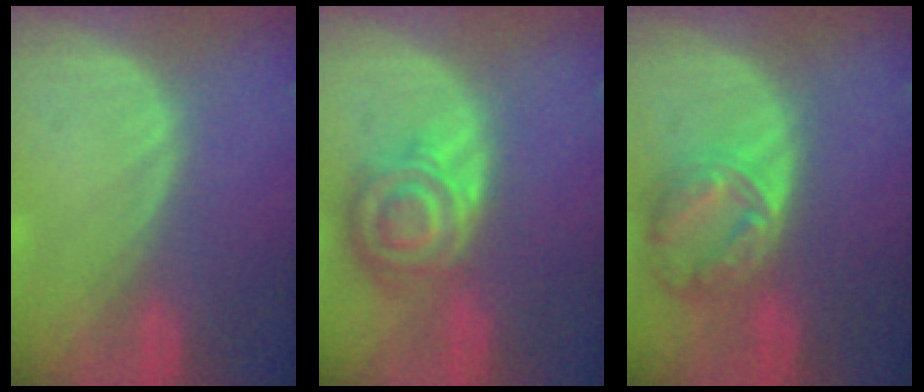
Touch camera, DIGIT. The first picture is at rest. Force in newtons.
{"total": 8.3, "press": 7.2, "slide": 4.0}
{"total": 8.3, "press": 7.1, "slide": 4.2}